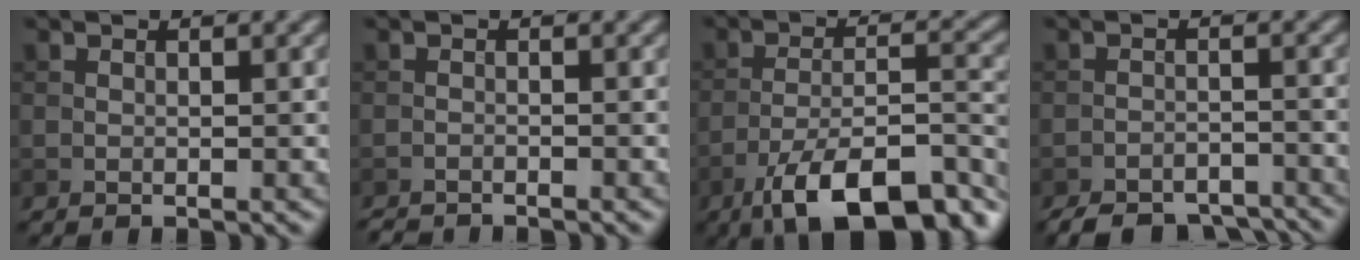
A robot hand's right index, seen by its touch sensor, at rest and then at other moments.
{"total": 1.6, "force": [-1.6, 0.1, 0.2], "torque": [-0.002, -0.007, -0.030]}
{"total": 12.8, "force": [-8.8, 4.0, 8.3], "torque": [-0.132, -0.001, -0.147]}
{"total": 7.2, "force": [-6.6, 2.3, 1.8], "torque": [-0.018, -0.010, -0.094]}